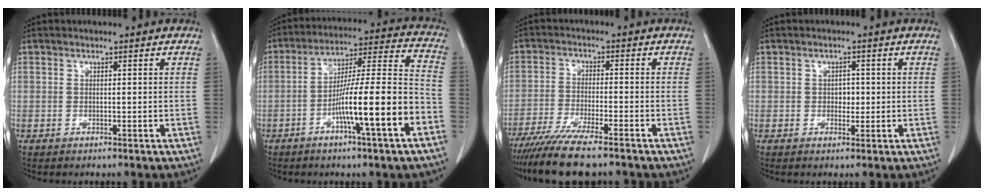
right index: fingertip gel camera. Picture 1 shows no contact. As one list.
[{"total": 16.0, "force": [-6.1, 0.0, 14.8], "torque": [-0.244, 0.005, -0.102]}, {"total": 8.0, "force": [-6.5, -0.5, 4.6], "torque": [-0.074, -0.025, -0.117]}, {"total": 2.0, "force": [0.1, 1.3, 1.4], "torque": [-0.013, 0.002, 0.001]}]